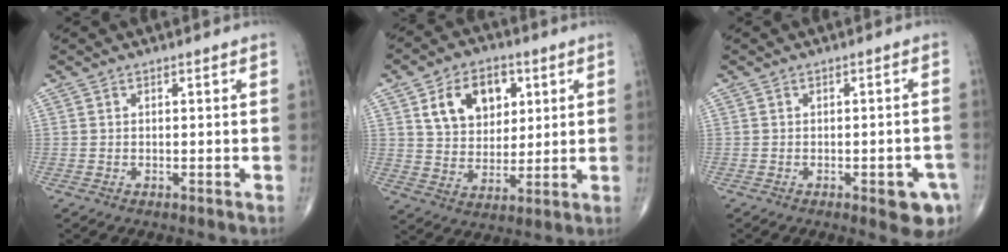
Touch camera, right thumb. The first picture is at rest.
{"total": 12.5, "force": [4.7, 8.7, 7.6], "torque": [-0.085, -0.014, 0.085]}
{"total": 5.9, "force": [-2.6, 2.1, 4.8], "torque": [-0.043, 0.008, -0.026]}